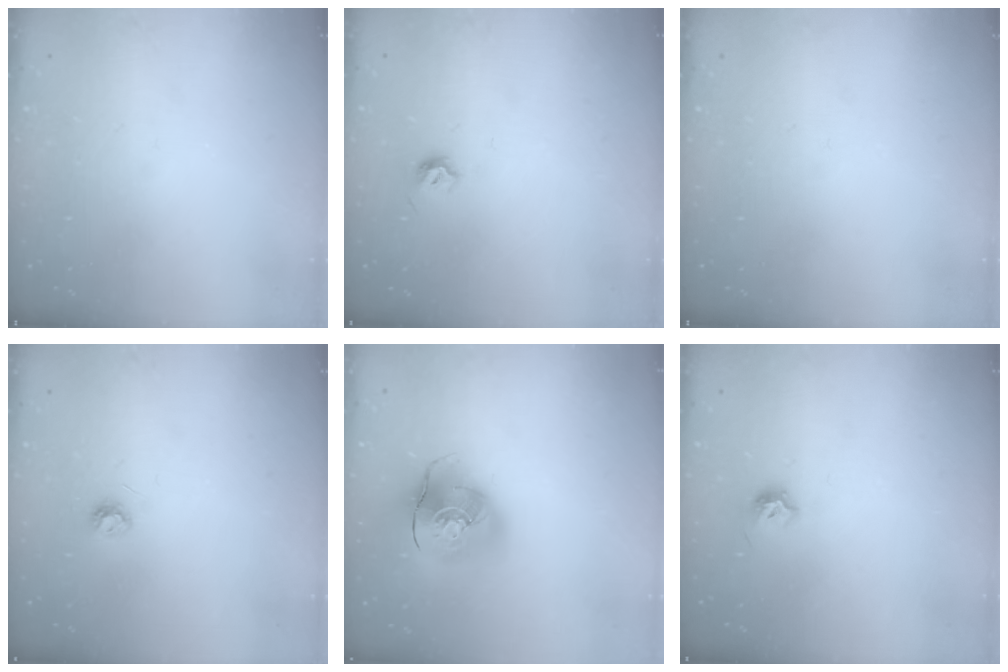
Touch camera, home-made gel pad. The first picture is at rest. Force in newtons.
{"total": 4.5, "press": 4.3, "slide": 1.0}
{"total": 0.0}
{"total": 3.8, "press": 3.8, "slide": 0.5}
{"total": 14.8, "press": 14.5, "slide": 2.6}
{"total": 5.9, "press": 5.8, "slide": 0.9}